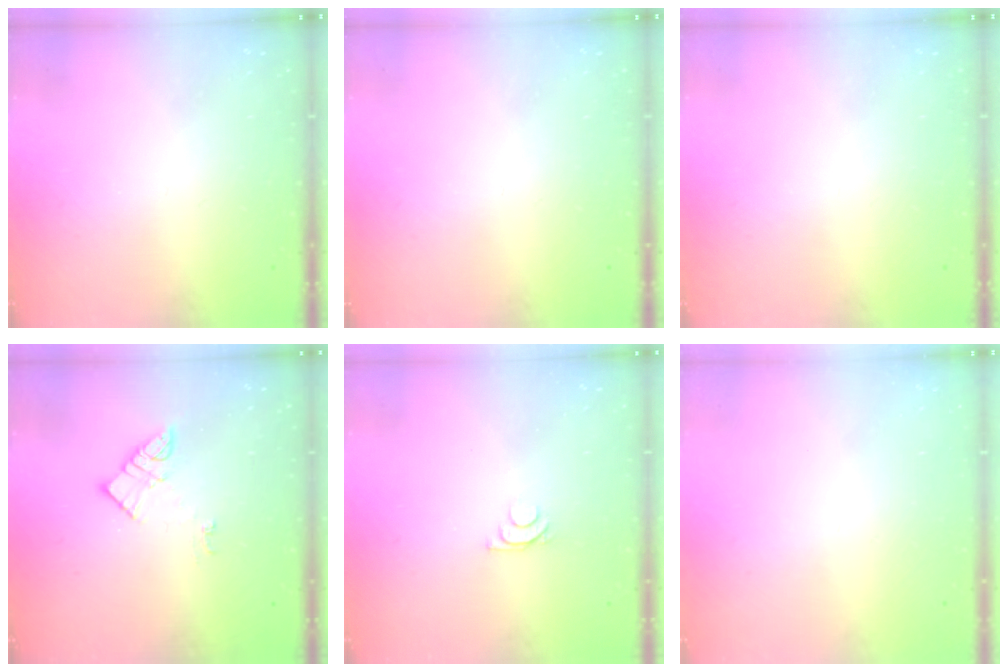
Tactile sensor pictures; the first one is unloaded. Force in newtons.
{"total": 0.0}
{"total": 0.0}
{"total": 6.4, "press": 6.4, "slide": 0.6}
{"total": 5.1, "press": 5.0, "slide": 0.9}
{"total": 1.6, "press": 1.6, "slide": 0.1}